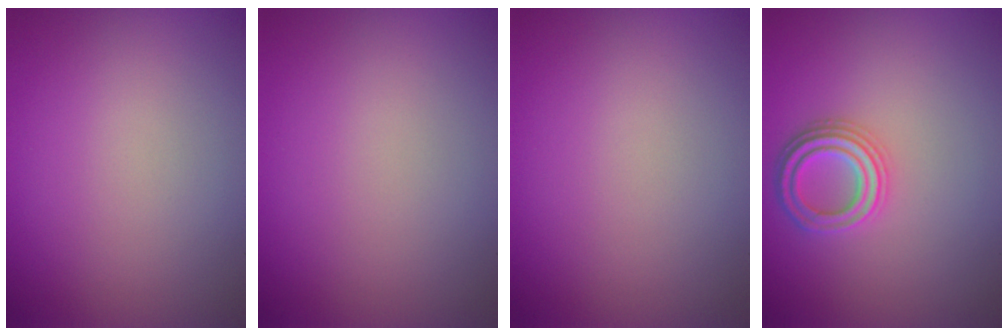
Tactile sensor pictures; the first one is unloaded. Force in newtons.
{"total": 0.0}
{"total": 0.0}
{"total": 3.0, "press": 2.7, "slide": 1.1}